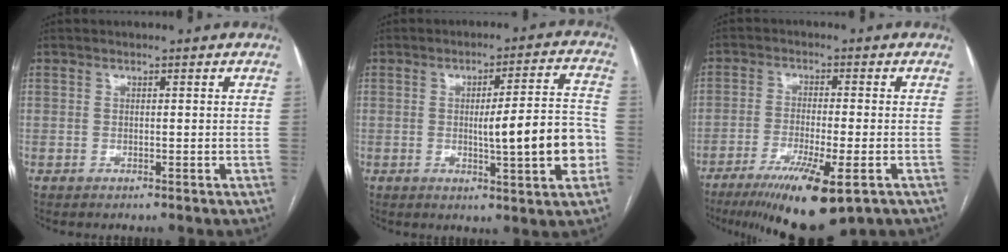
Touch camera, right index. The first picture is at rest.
{"total": 11.6, "force": [-1.9, 1.1, 11.4], "torque": [-0.156, 0.012, -0.024]}
{"total": 13.1, "force": [-7.9, 1.8, 10.2], "torque": [-0.165, -0.033, -0.123]}